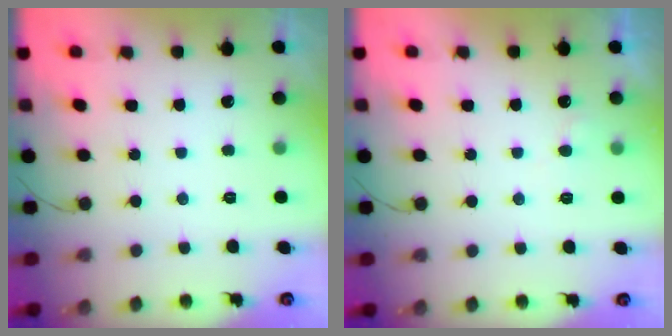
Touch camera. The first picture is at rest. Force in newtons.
{"total": 4.9, "press": 4.9, "slide": 0.4}